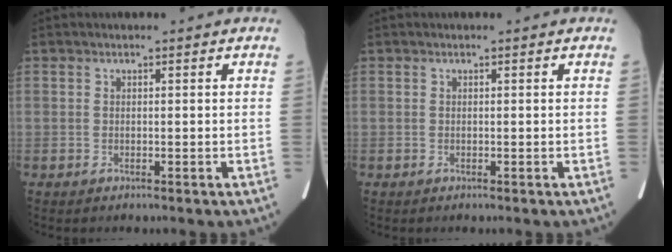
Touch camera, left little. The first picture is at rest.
{"total": 0.0}